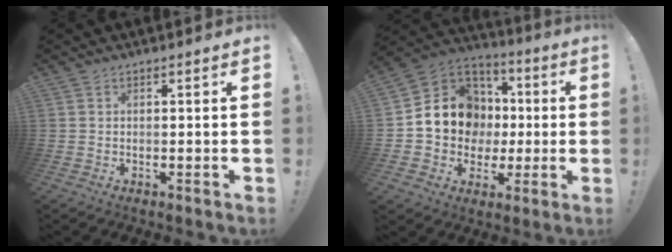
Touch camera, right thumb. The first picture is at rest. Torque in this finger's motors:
{"motor_torque": [1.78, 1.83, 0.65, -0.65, 0.47]}